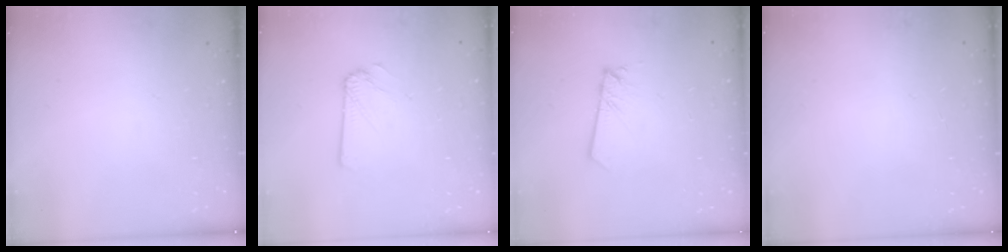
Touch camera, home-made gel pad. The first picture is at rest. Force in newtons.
{"total": 2.3, "press": 2.3, "slide": 0.2}
{"total": 2.2, "press": 2.2, "slide": 0.1}
{"total": 0.0}